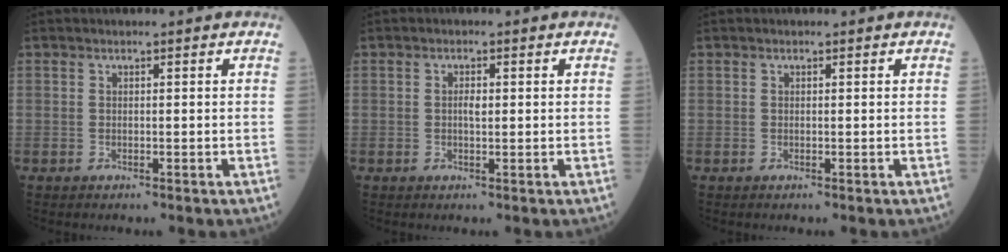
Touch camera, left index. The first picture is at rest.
{"total": 1.5, "force": [0.1, 0.6, 1.3], "torque": [-0.027, 0.002, 0.002]}
{"total": 0.0}